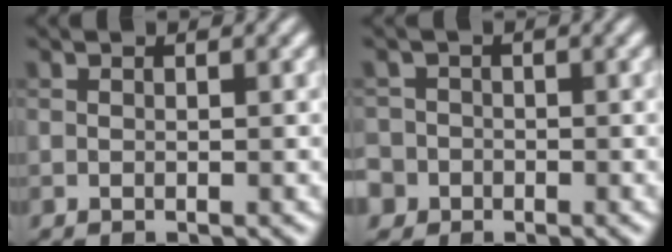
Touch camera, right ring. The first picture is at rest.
{"total": 5.5, "force": [-2.8, 4.6, 1.0], "torque": [-0.015, -0.007, -0.068]}